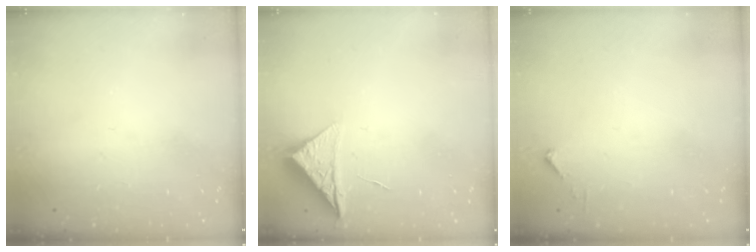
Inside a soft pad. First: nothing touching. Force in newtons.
{"total": 6.5, "press": 6.5, "slide": 0.3}
{"total": 2.7, "press": 2.7, "slide": 0.3}